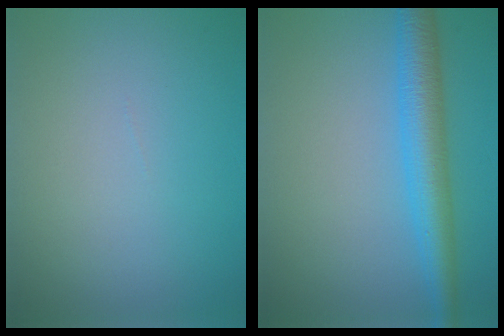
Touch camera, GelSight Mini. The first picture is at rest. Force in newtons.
{"total": 5.1, "press": 5.1, "slide": 0.1}